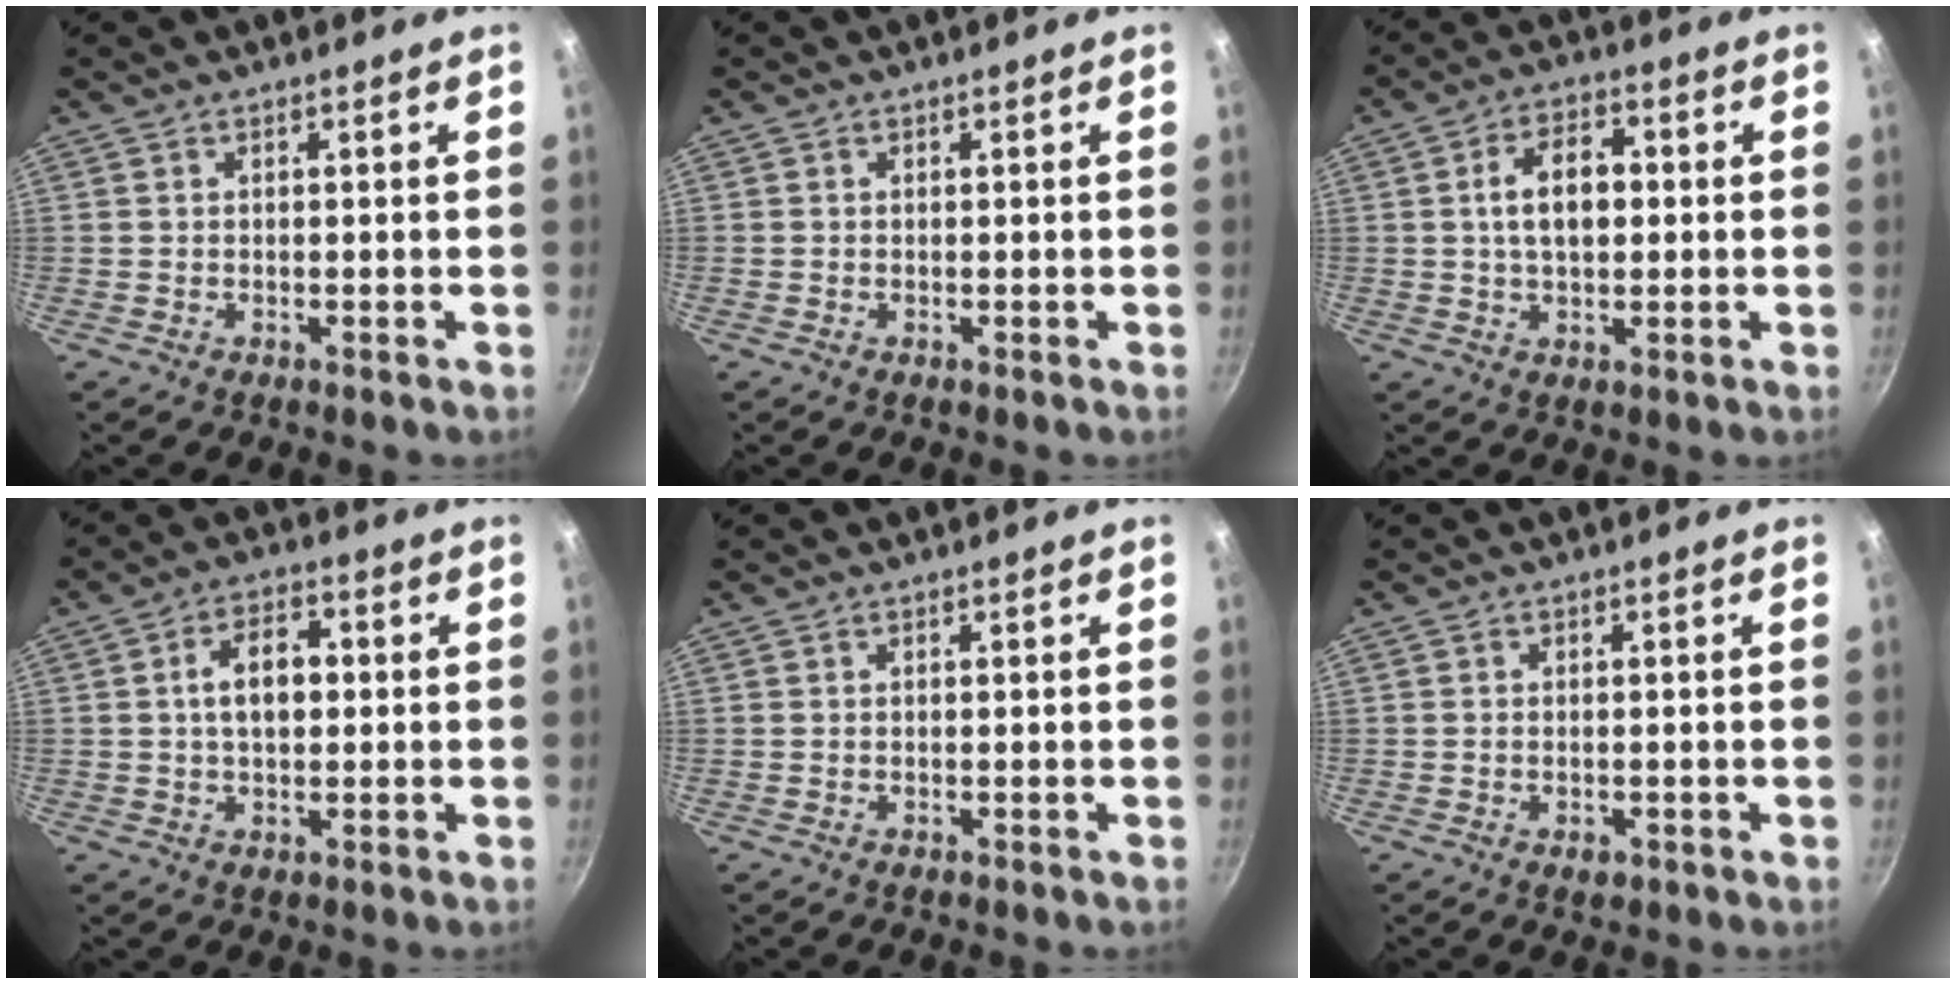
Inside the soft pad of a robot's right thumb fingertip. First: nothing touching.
{"total": 0.0}
{"total": 8.9, "force": [0.8, 5.4, 7.0], "torque": [-0.098, 0.018, 0.009]}
{"total": 7.7, "force": [0.7, 4.8, 6.1], "torque": [-0.078, 0.019, 0.006]}
{"total": 0.0}
{"total": 1.8, "force": [-0.7, 1.1, 1.2], "torque": [-0.018, 0.000, -0.011]}